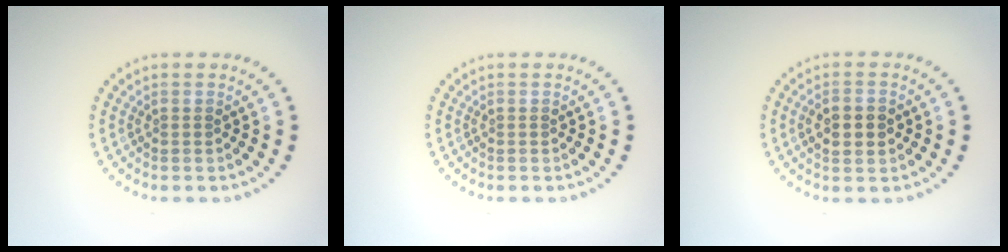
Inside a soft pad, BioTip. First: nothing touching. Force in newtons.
{"total": 0.0}
{"total": 3.4, "press": 3.4, "slide": 0.2}